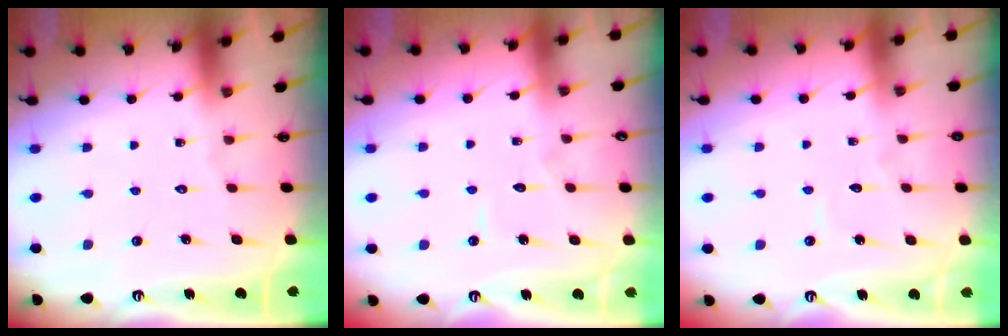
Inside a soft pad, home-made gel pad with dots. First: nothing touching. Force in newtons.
{"total": 2.9, "press": 2.9, "slide": 0.2}
{"total": 3.5, "press": 3.5, "slide": 0.1}